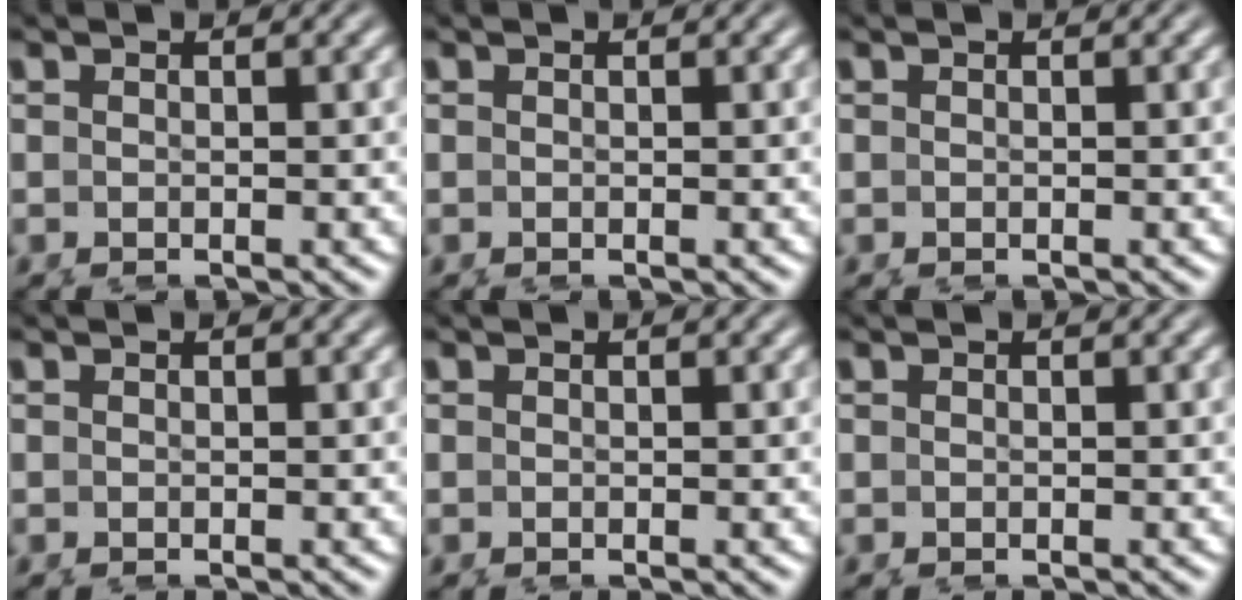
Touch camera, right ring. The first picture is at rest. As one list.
[{"total": 0.0}, {"total": 0.0}, {"total": 0.0}, {"total": 0.0}, {"total": 0.0}]